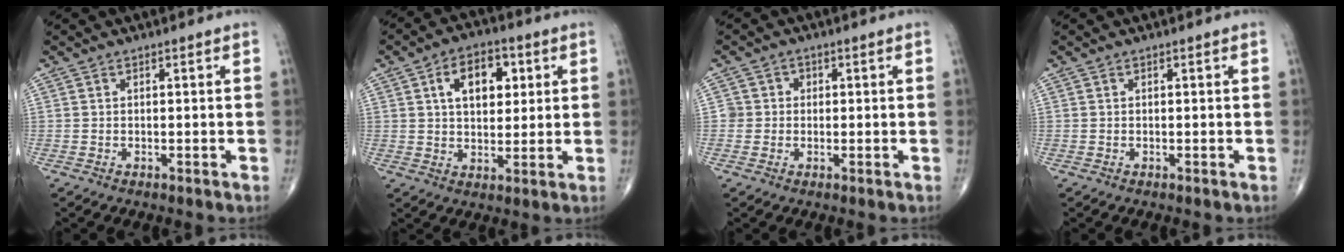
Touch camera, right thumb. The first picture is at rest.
{"total": 10.2, "force": [3.2, 6.3, 7.4], "torque": [-0.084, -0.002, 0.048]}
{"total": 2.6, "force": [0.1, 2.6, 0.1], "torque": [0.023, 0.008, -0.003]}
{"total": 0.0}